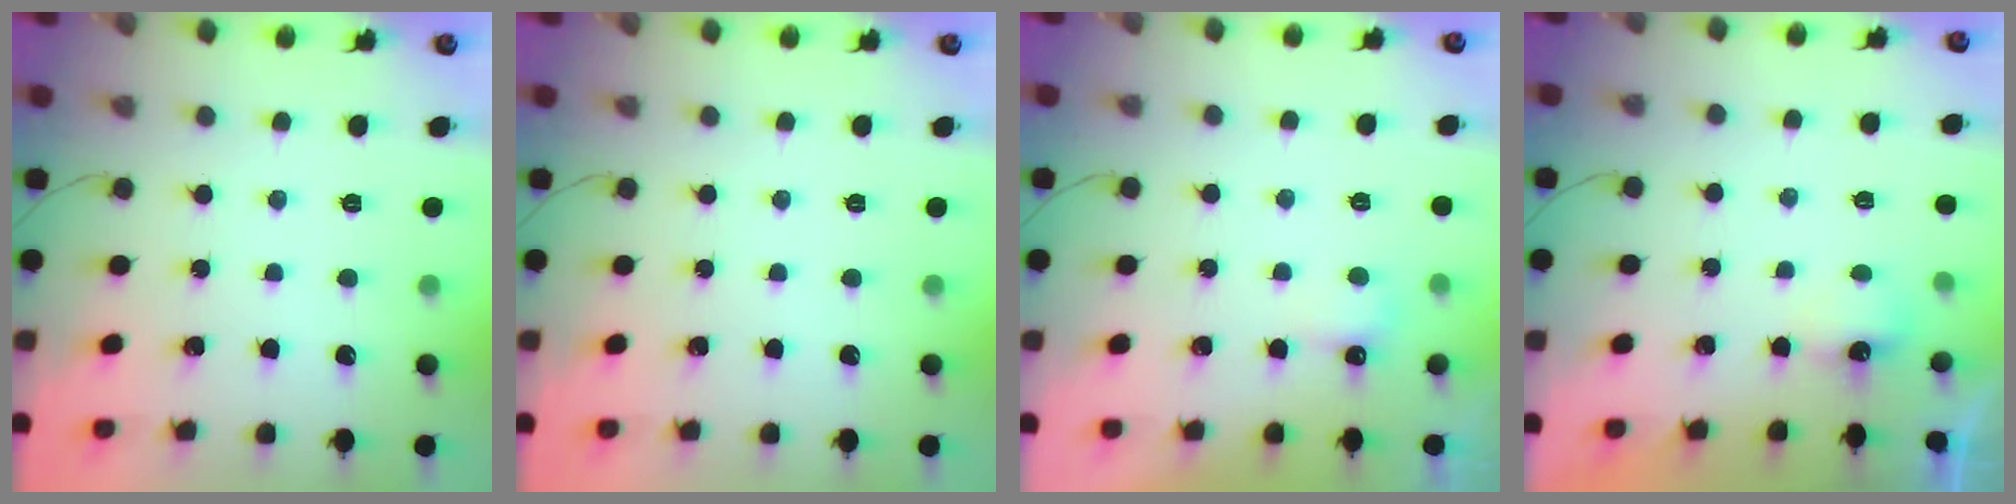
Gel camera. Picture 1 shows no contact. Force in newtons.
{"total": 0.0}
{"total": 3.0, "press": 3.0, "slide": 0.6}
{"total": 2.5, "press": 2.5, "slide": 0.6}